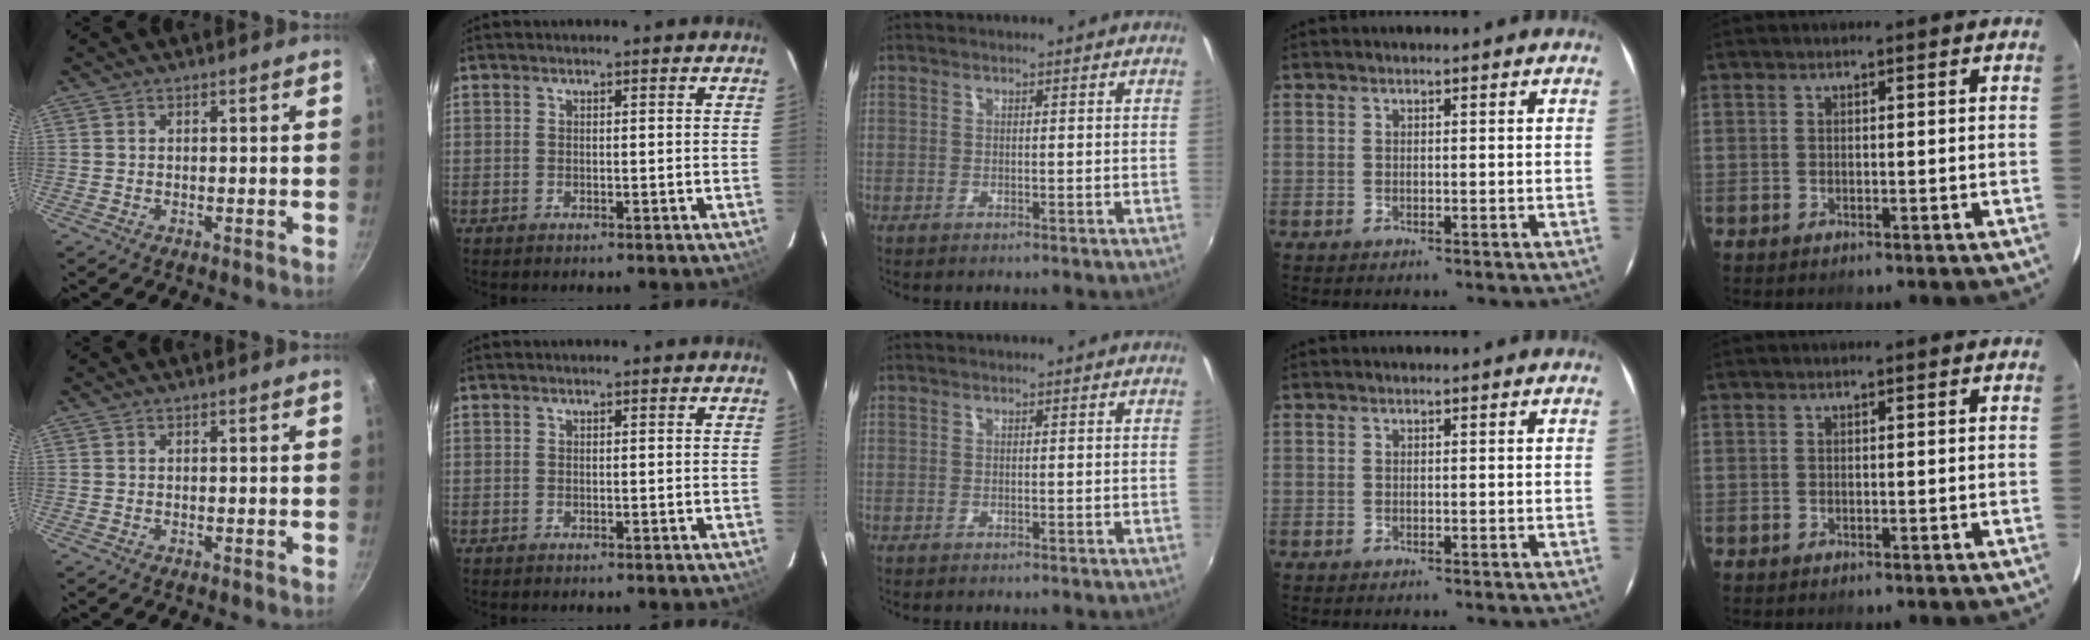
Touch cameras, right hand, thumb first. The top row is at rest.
{}